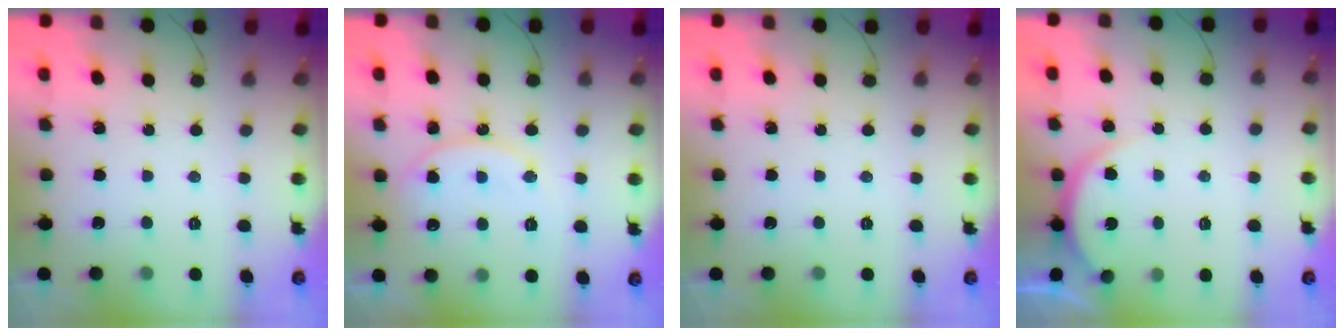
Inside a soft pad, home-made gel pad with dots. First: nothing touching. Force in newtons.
{"total": 11.0, "press": 11.0, "slide": 0.7}
{"total": 0.0}
{"total": 5.5, "press": 5.5, "slide": 0.4}